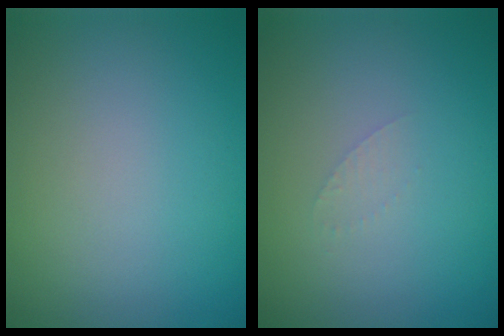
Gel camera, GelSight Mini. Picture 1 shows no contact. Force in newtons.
{"total": 0.7, "press": 0.7, "slide": 0.1}